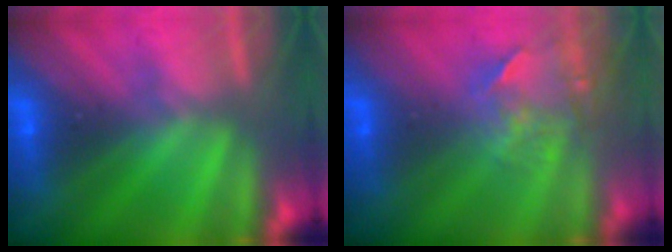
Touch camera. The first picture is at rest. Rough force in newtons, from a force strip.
{"total": 3.9}